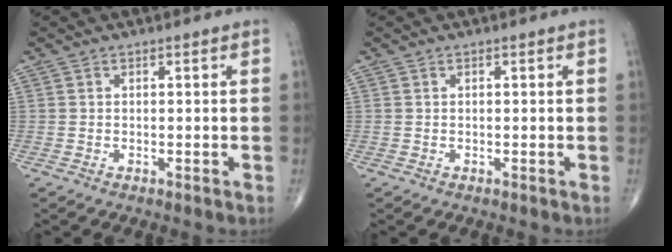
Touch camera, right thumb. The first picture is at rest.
{"total": 0.0}